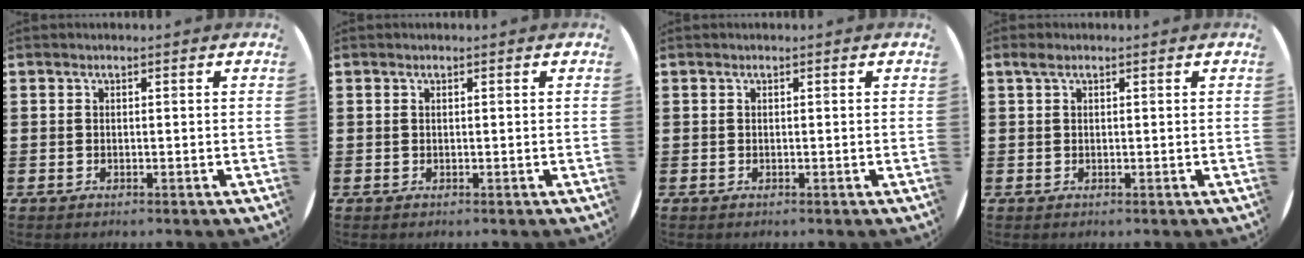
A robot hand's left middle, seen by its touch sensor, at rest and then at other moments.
{"total": 0.0}
{"total": 0.0}
{"total": 0.8, "force": [0.5, 0.3, 0.5], "torque": [-0.010, 0.005, 0.008]}